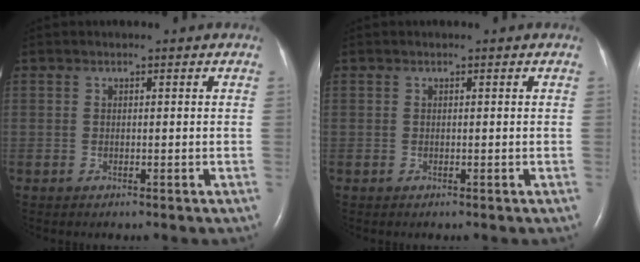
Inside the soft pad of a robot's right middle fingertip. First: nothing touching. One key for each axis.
{"total": 0.0}